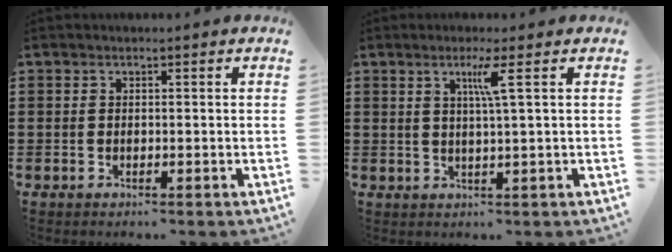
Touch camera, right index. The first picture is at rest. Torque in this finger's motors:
{"motor_torque": [0.57, -0.01, 0.10, 0.10]}